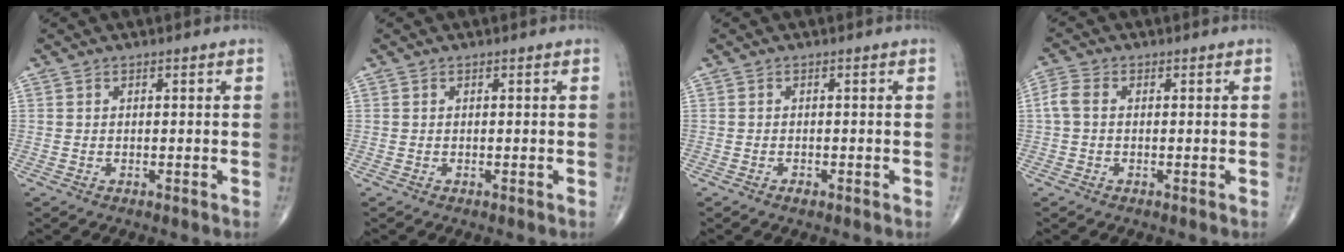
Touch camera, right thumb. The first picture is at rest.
{"total": 0.0}
{"total": 0.9, "force": [-0.6, 0.4, 0.5], "torque": [-0.009, 0.002, -0.009]}
{"total": 3.3, "force": [0.0, 2.2, 2.4], "torque": [-0.059, 0.008, -0.007]}